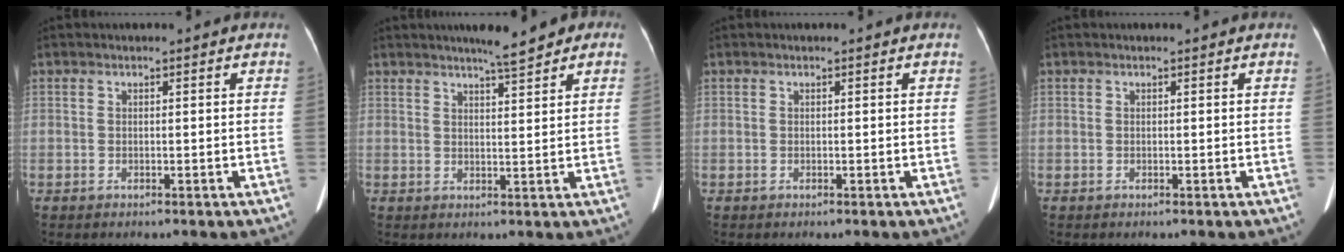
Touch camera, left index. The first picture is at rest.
{"total": 4.8, "force": [3.7, 0.6, 3.0], "torque": [-0.040, 0.009, 0.051]}
{"total": 0.0}
{"total": 0.0}